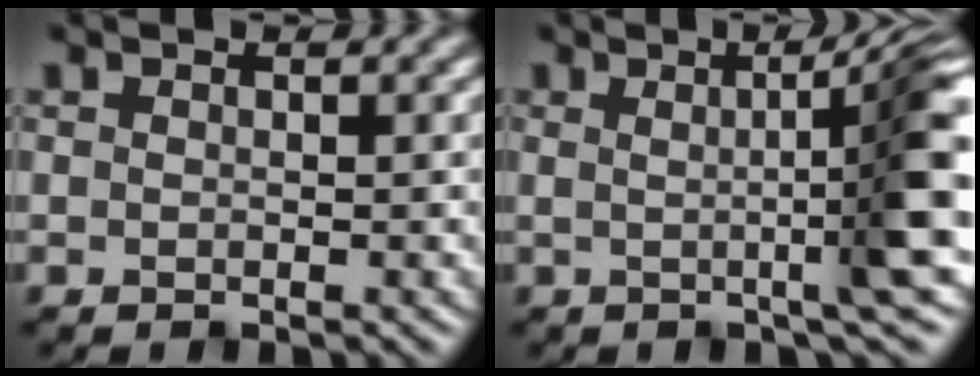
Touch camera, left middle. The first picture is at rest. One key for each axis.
{"total": 8.7, "fx": 0.5, "fy": 1.5, "fz": 8.5, "tx": -0.095, "ty": 0.012, "tz": 0.006}